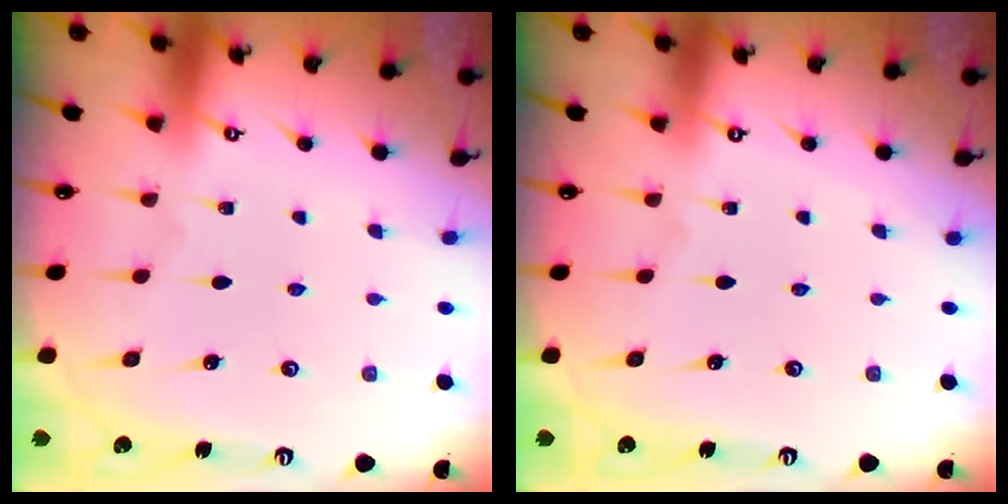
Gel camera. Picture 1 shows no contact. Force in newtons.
{"total": 0.0}